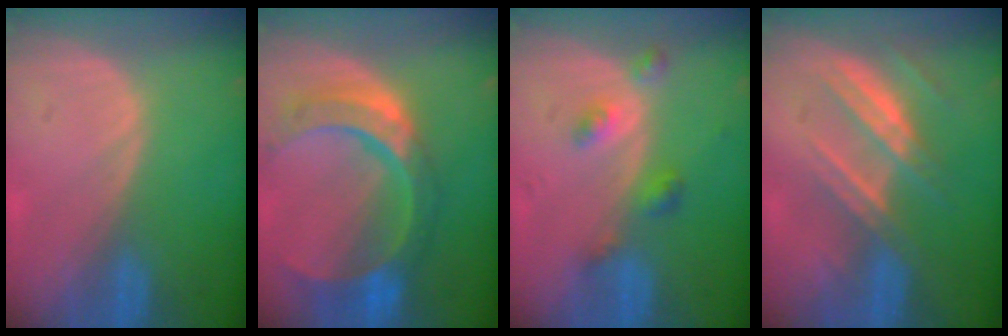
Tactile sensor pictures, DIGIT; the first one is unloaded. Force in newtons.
{"total": 11.0, "press": 9.2, "slide": 6.0}
{"total": 4.5, "press": 4.0, "slide": 1.9}
{"total": 7.4, "press": 6.7, "slide": 3.1}